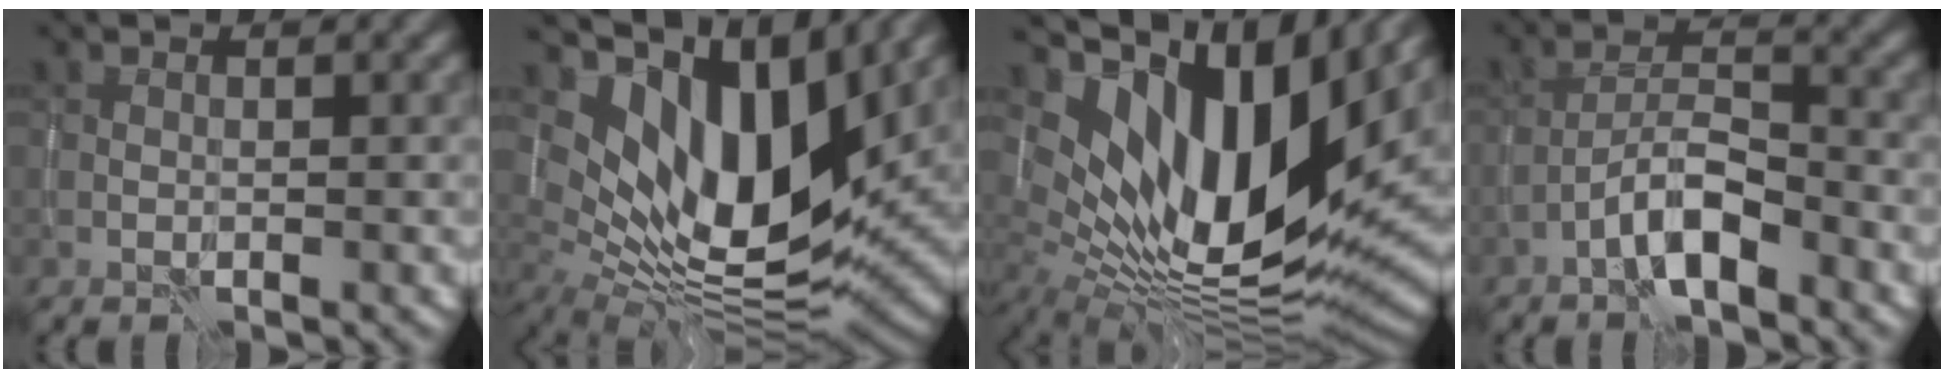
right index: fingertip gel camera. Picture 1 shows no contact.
{"total": 13.1, "force": [5.9, 6.2, 9.9], "torque": [-0.185, -0.002, 0.115]}
{"total": 14.7, "force": [6.4, 6.5, 11.5], "torque": [-0.214, 0.004, 0.114]}
{"total": 4.0, "force": [-2.5, 1.0, 2.9], "torque": [-0.049, 0.016, -0.054]}